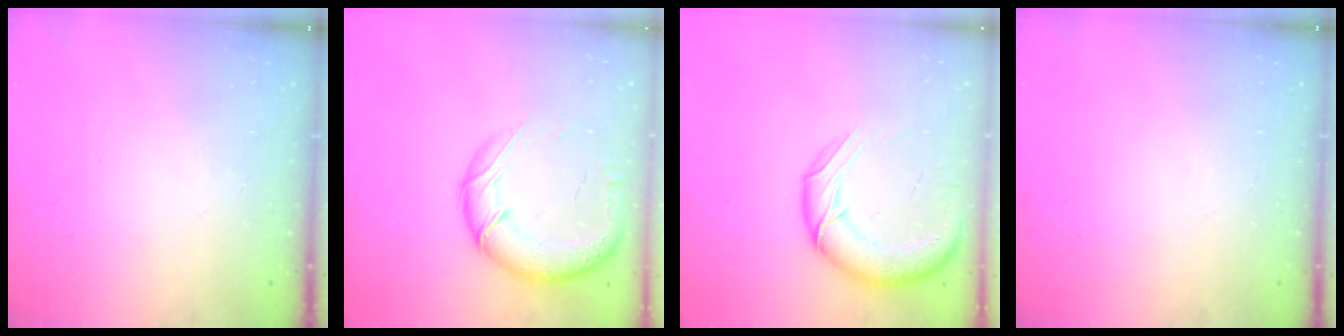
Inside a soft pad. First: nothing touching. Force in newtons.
{"total": 19.3, "press": 18.8, "slide": 4.3}
{"total": 15.3, "press": 14.8, "slide": 3.8}
{"total": 0.0}